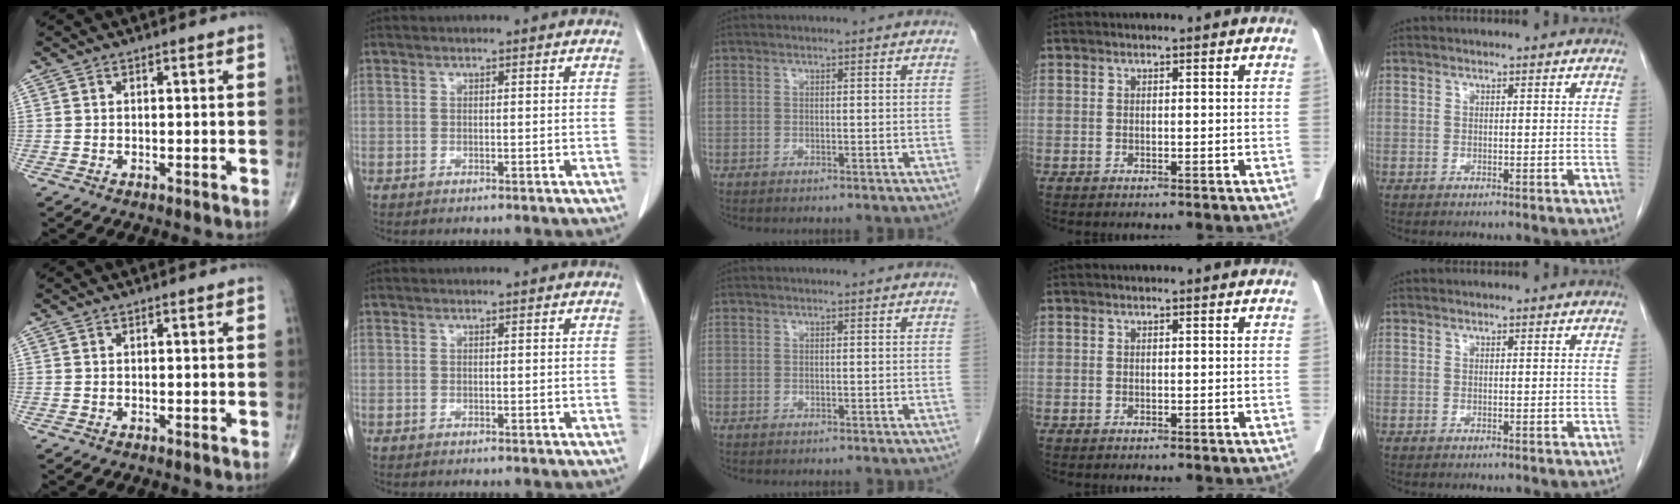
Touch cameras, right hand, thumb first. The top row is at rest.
{}